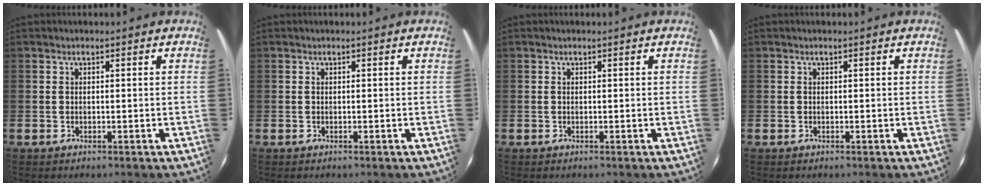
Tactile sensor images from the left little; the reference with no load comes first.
{"total": 0.0}
{"total": 0.0}
{"total": 0.0}